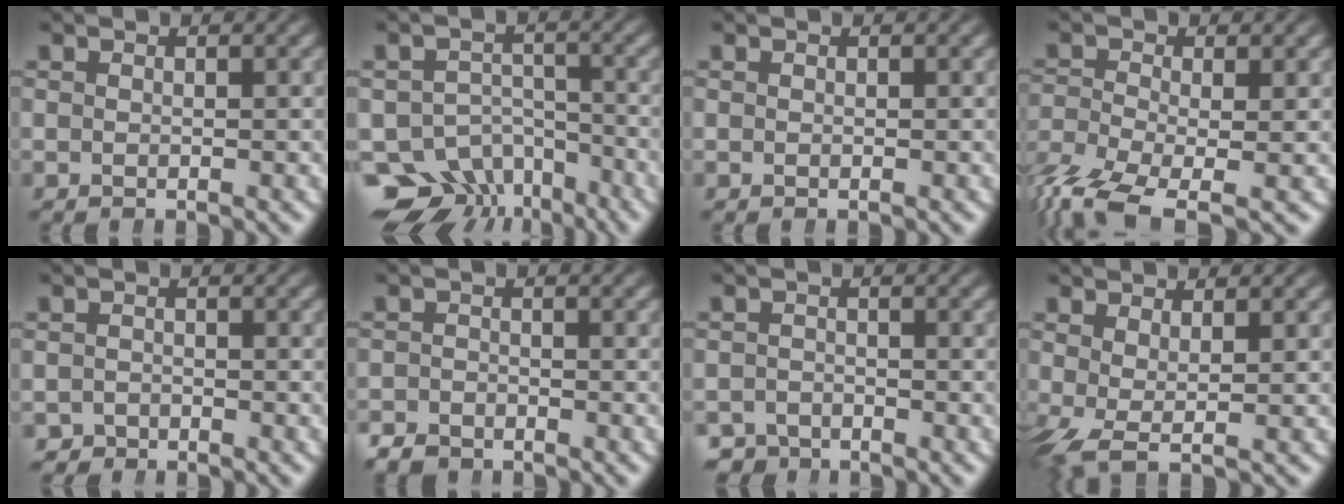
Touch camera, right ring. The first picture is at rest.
{"total": 11.2, "force": [-6.2, 8.4, 3.9], "torque": [-0.068, -0.048, -0.098]}
{"total": 0.0}
{"total": 5.7, "force": [-4.0, 2.2, 3.5], "torque": [-0.085, -0.042, -0.045]}
{"total": 2.0, "force": [-1.8, 0.5, -0.6], "torque": [0.006, -0.020, -0.026]}
{"total": 2.3, "force": [-2.2, 0.8, -0.2], "torque": [0.002, -0.017, -0.036]}
{"total": 2.7, "force": [-2.6, 0.8, -0.4], "torque": [0.010, -0.019, -0.044]}
{"total": 3.0, "force": [-1.1, 1.2, 2.5], "torque": [-0.069, -0.036, 0.003]}